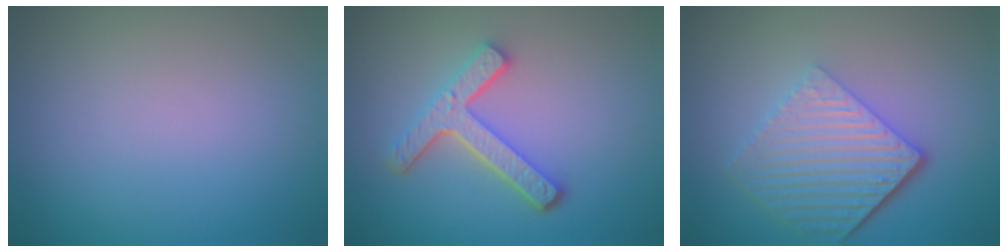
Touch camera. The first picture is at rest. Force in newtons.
{"total": 4.3, "press": 3.3, "slide": 2.8}
{"total": 6.0, "press": 4.2, "slide": 4.3}